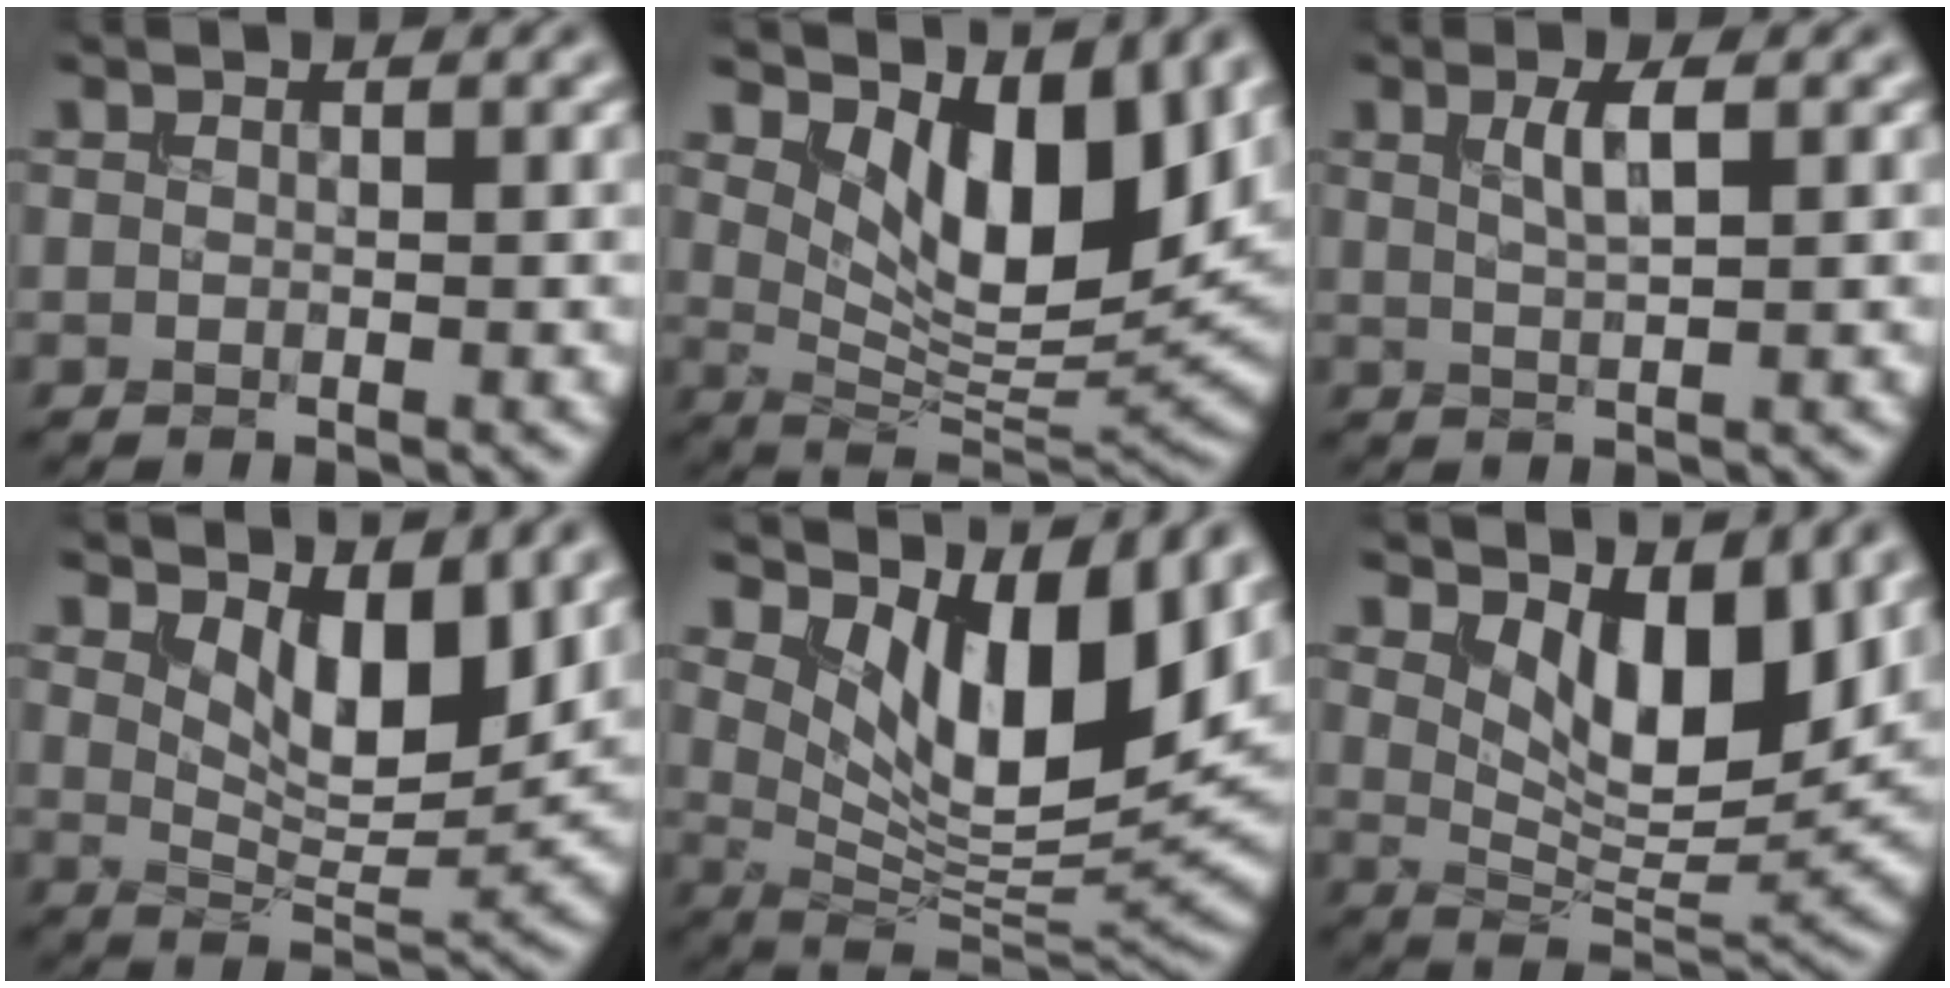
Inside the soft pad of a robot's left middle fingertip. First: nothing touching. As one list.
[{"total": 9.1, "force": [4.1, 4.0, 7.0], "torque": [-0.115, -0.017, 0.070]}, {"total": 2.4, "force": [0.7, 0.6, 2.2], "torque": [-0.039, 0.001, 0.014]}, {"total": 5.7, "force": [2.8, 2.5, 4.3], "torque": [-0.075, -0.015, 0.042]}, {"total": 10.4, "force": [4.8, 4.3, 8.2], "torque": [-0.131, -0.017, 0.088]}, {"total": 7.0, "force": [3.3, 3.2, 5.3], "torque": [-0.086, -0.016, 0.050]}]